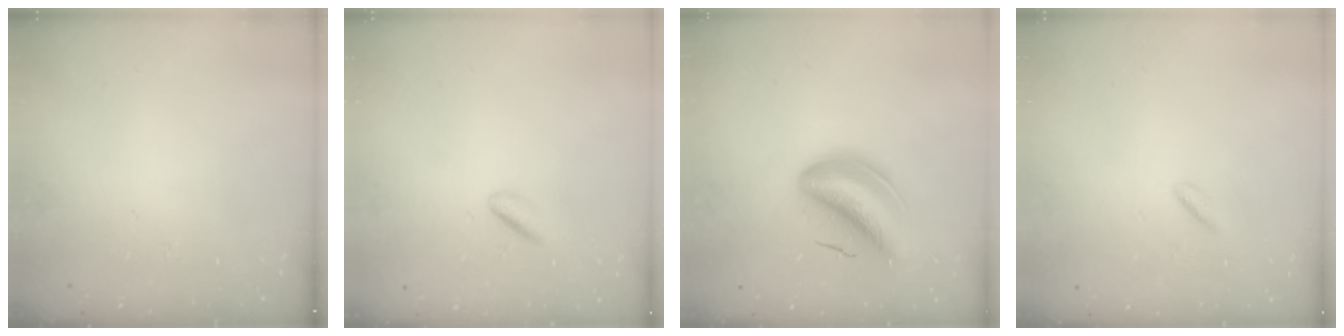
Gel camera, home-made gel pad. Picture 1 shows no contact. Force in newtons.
{"total": 2.7, "press": 2.5, "slide": 0.9}
{"total": 8.2, "press": 7.8, "slide": 2.5}
{"total": 1.3, "press": 1.1, "slide": 0.6}